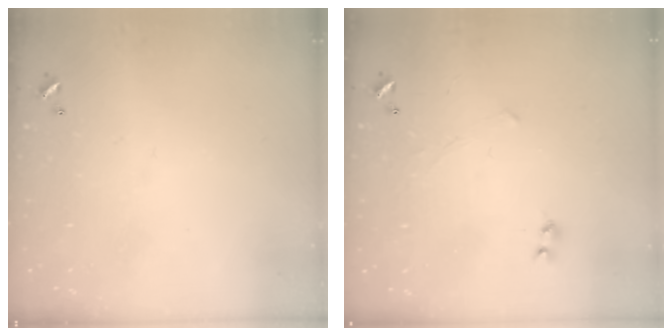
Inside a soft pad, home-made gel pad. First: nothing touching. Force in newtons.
{"total": 2.3, "press": 2.3, "slide": 0.2}